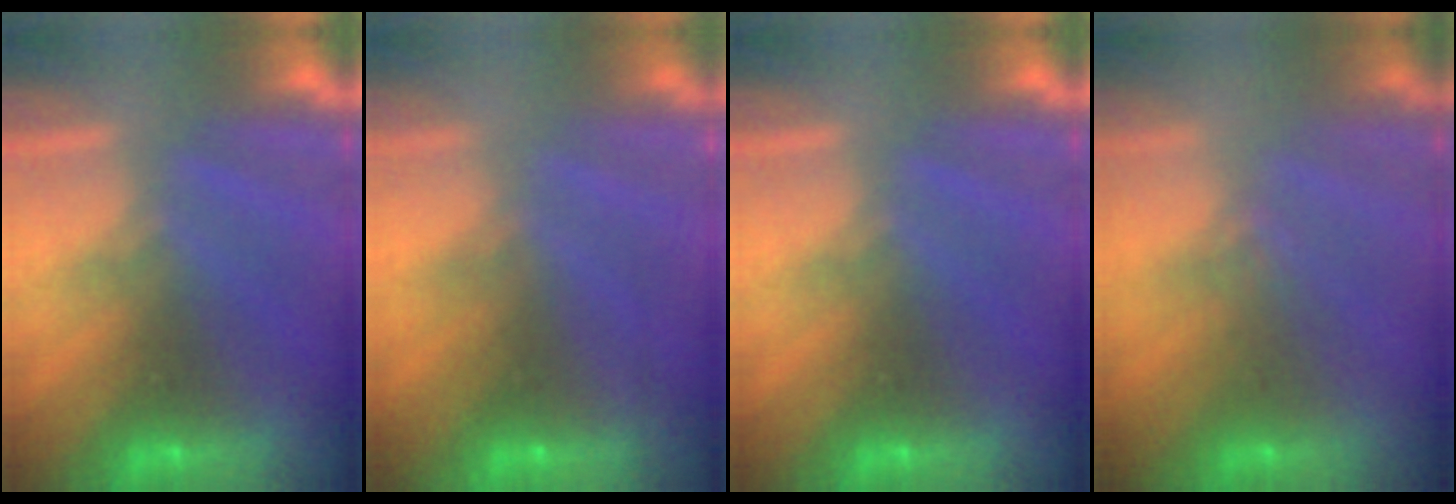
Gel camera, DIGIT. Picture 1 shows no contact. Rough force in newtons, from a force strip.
{"total": 2.2}
{"total": 0.0}
{"total": 2.9}